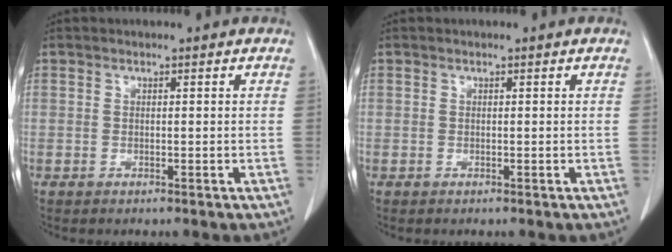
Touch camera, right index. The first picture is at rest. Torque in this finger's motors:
{"motor_torque": [0.00, 0.00, 0.00, 0.00]}